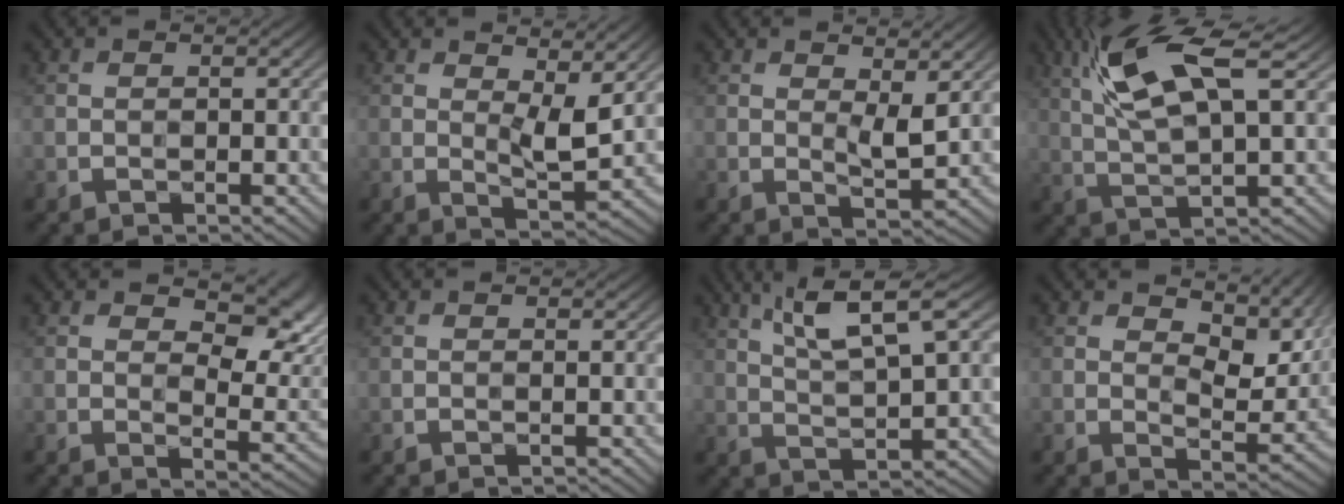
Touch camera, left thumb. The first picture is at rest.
{"total": 5.4, "force": [2.3, 1.7, 4.6], "torque": [-0.080, -0.005, 0.039]}
{"total": 3.3, "force": [1.3, 1.0, 2.8], "torque": [-0.056, -0.006, 0.024]}
{"total": 10.9, "force": [5.0, 2.9, 9.3], "torque": [-0.200, 0.008, 0.096]}
{"total": 9.6, "force": [4.5, 5.0, 6.8], "torque": [-0.099, -0.007, 0.070]}
{"total": 0.0}
{"total": 8.7, "force": [4.4, 1.8, 7.3], "torque": [-0.138, 0.014, 0.081]}
{"total": 10.0, "force": [5.7, 4.4, 7.0], "torque": [-0.121, -0.001, 0.088]}